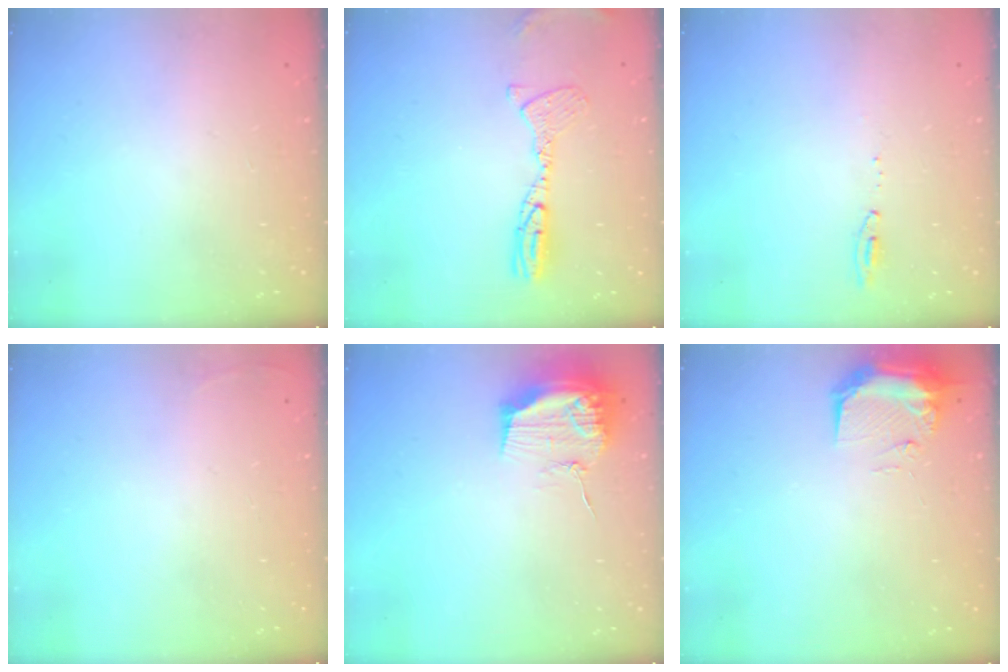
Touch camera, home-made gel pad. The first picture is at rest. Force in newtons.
{"total": 11.8, "press": 11.6, "slide": 2.1}
{"total": 6.0, "press": 5.8, "slide": 1.5}
{"total": 2.7, "press": 2.6, "slide": 1.0}
{"total": 15.6, "press": 15.6, "slide": 0.1}
{"total": 9.2, "press": 9.0, "slide": 1.5}